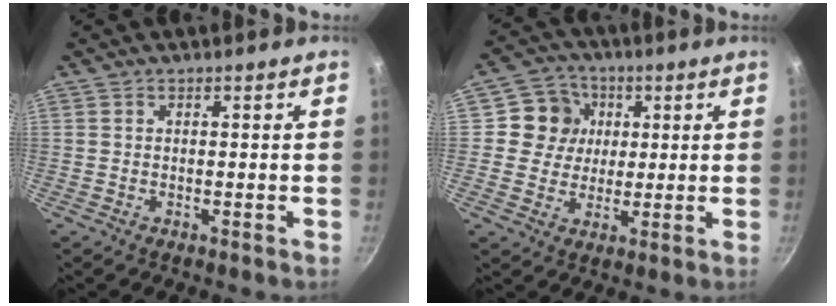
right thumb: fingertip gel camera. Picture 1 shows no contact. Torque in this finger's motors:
{"motor_torque": [0.10, 0.06, 0.11, 0.03, -0.01]}